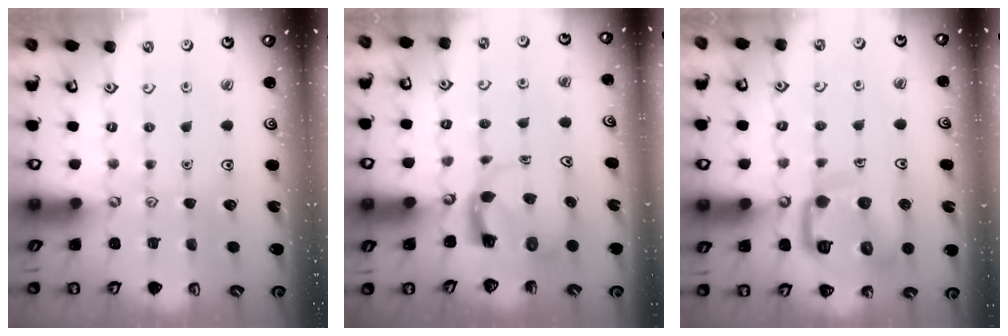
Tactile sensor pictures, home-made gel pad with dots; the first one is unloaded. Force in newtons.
{"total": 4.0, "press": 3.9, "slide": 0.6}
{"total": 14.4, "press": 14.3, "slide": 1.5}